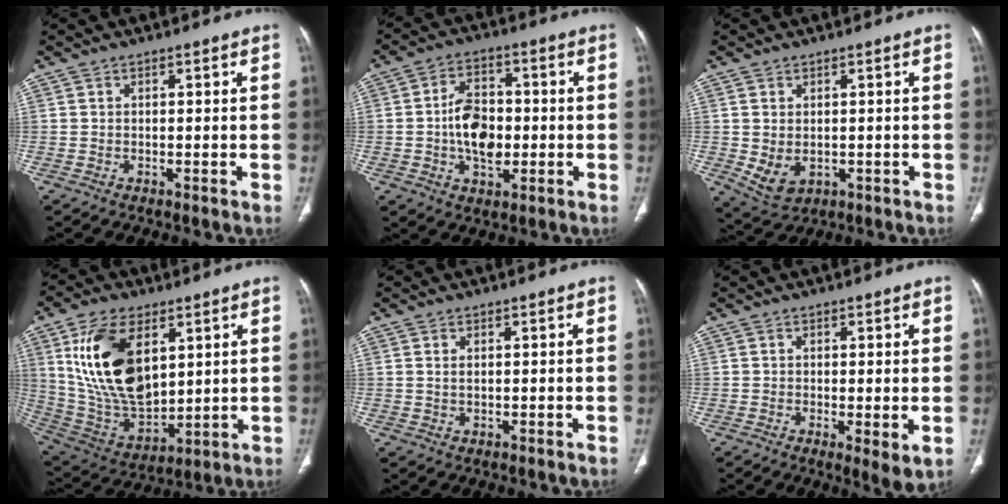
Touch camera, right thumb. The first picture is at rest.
{"total": 10.2, "force": [-1.0, 6.6, 7.8], "torque": [-0.113, 0.013, -0.021]}
{"total": 5.6, "force": [-0.5, 4.0, 4.0], "torque": [-0.070, -0.007, 0.013]}
{"total": 20.6, "force": [6.6, 11.3, 15.9], "torque": [-0.281, -0.029, 0.137]}
{"total": 1.1, "force": [0.4, 0.5, 0.9], "torque": [-0.023, 0.001, 0.012]}
{"total": 4.1, "force": [-0.6, 1.1, 3.9], "torque": [-0.065, -0.016, -0.011]}